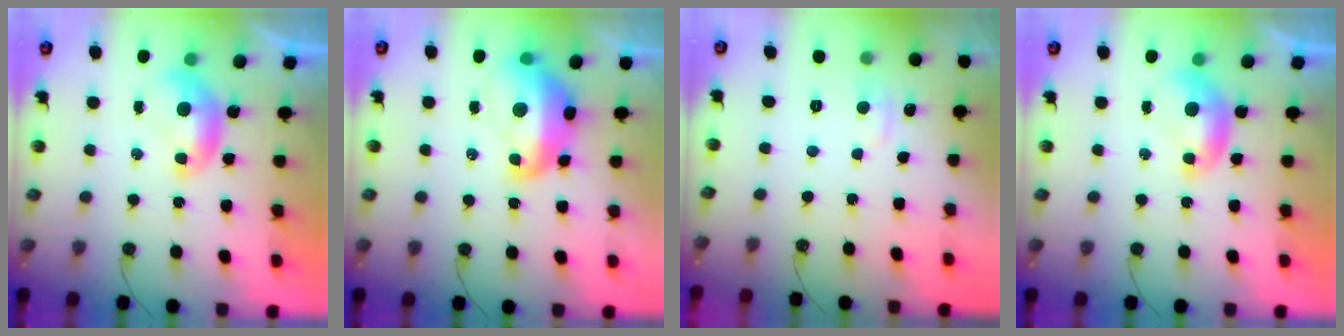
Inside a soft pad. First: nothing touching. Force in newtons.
{"total": 9.8, "press": 9.7, "slide": 1.3}
{"total": 2.0, "press": 1.9, "slide": 0.6}
{"total": 0.0}